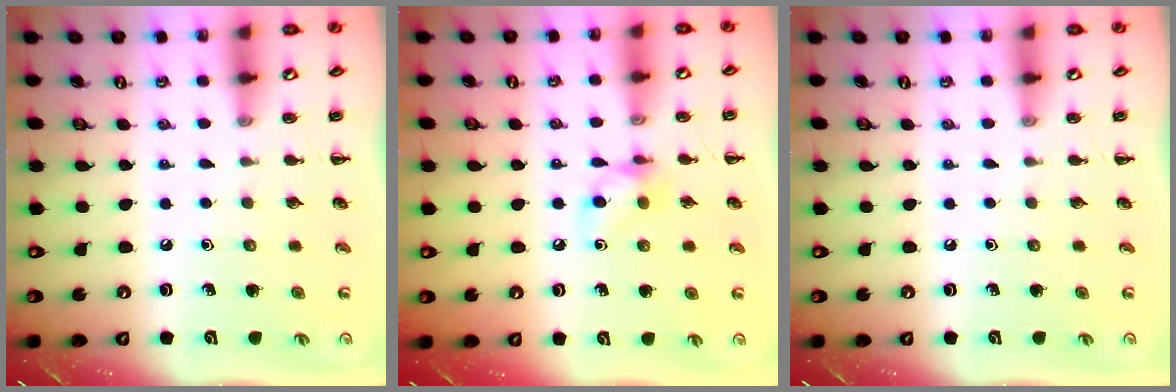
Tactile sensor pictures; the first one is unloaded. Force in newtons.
{"total": 7.0, "press": 7.0, "slide": 0.4}
{"total": 0.0}